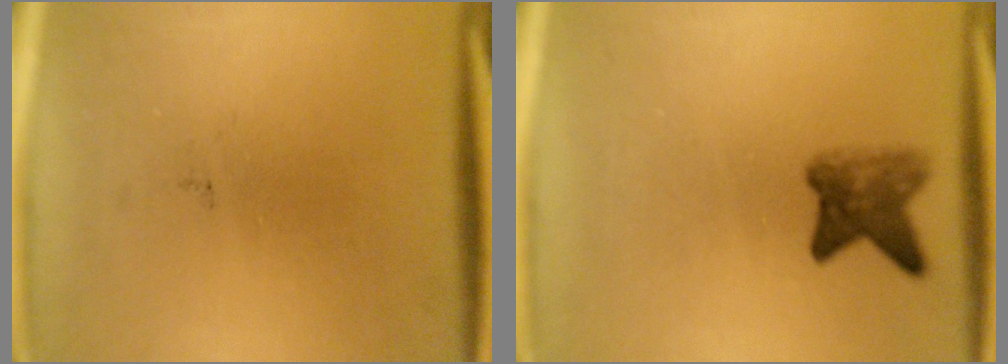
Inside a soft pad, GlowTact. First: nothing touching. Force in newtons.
{"total": 4.2}